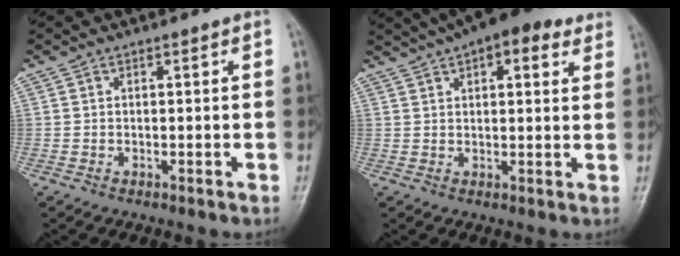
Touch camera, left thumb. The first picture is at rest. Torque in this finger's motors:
{"motor_torque": [1.47, -0.77, 1.73, -1.05, 0.10]}